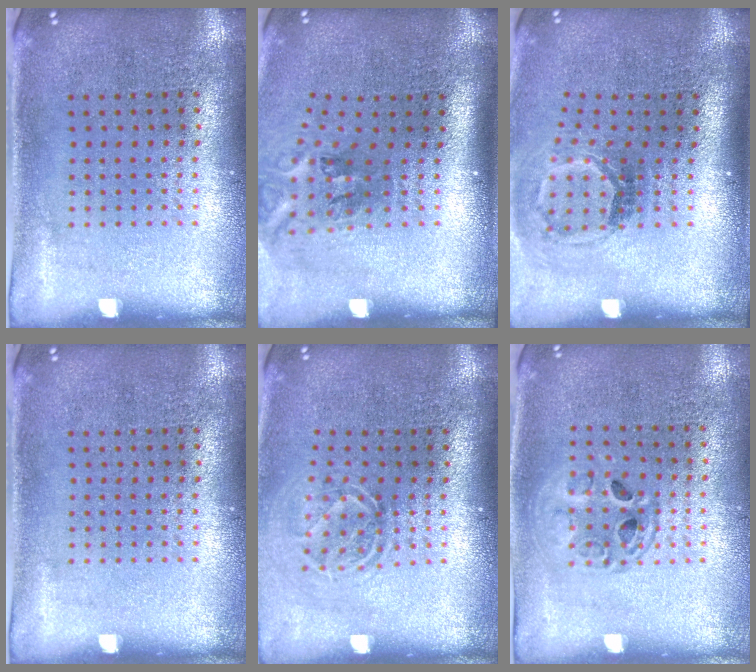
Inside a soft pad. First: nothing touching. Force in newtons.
{"total": 2.1, "press": 1.4, "slide": 1.7}
{"total": 1.9, "press": 1.2, "slide": 1.4}
{"total": 0.0}
{"total": 1.6, "press": 1.2, "slide": 1.1}
{"total": 1.3, "press": 1.2, "slide": 0.5}